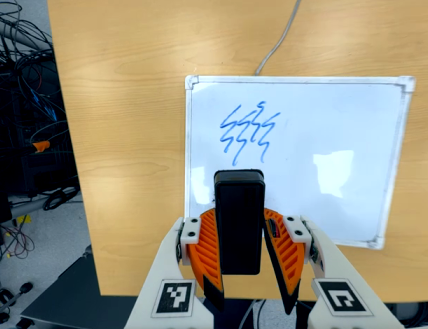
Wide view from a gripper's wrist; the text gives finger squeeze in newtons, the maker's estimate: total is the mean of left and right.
{"total": 6.0, "left": 5.1, "right": 6.9}